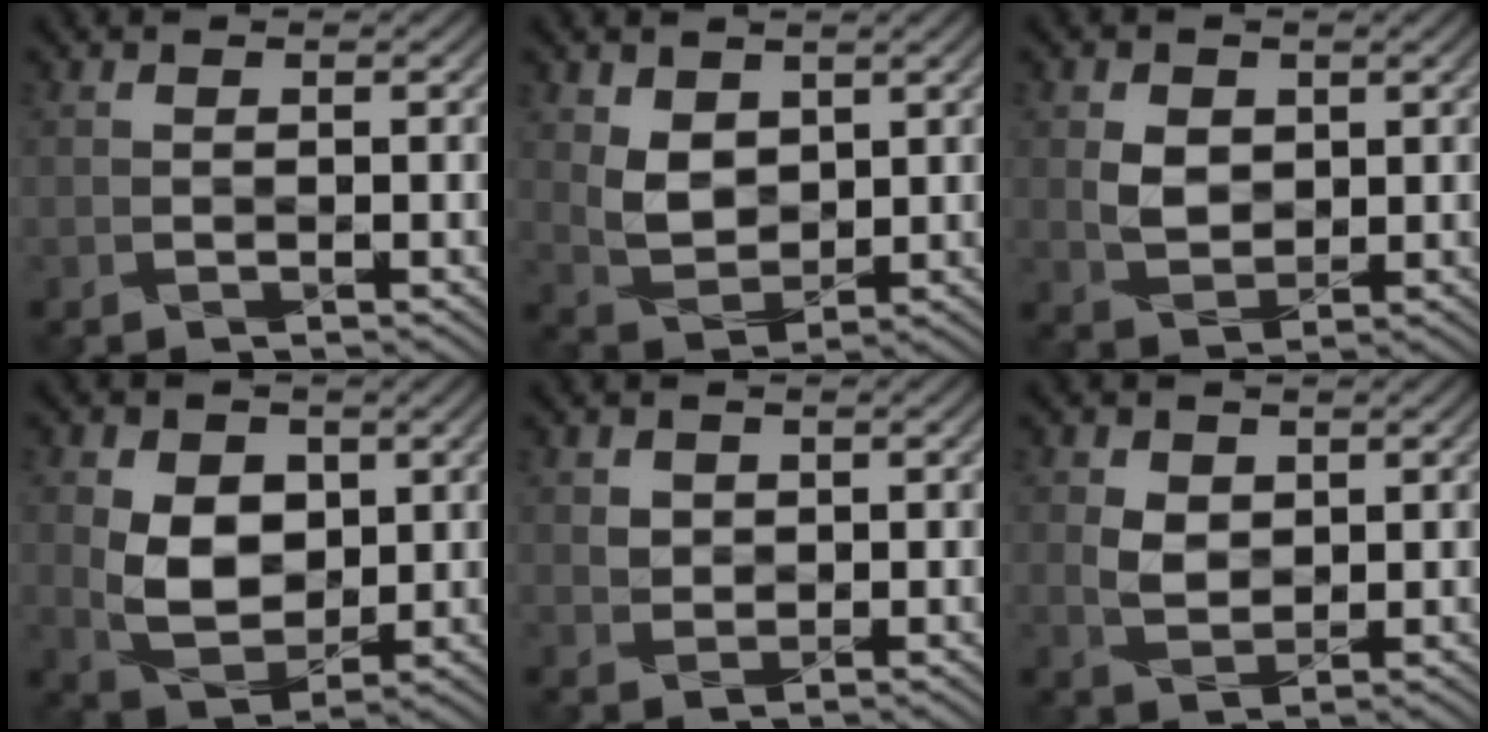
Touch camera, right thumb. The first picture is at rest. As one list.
[{"total": 3.9, "force": [2.1, 2.8, 1.7], "torque": [-0.048, -0.013, 0.049]}, {"total": 3.0, "force": [1.0, 2.5, 1.3], "torque": [-0.033, -0.005, 0.023]}, {"total": 6.8, "force": [1.1, 5.0, 4.5], "torque": [-0.094, -0.006, 0.024]}, {"total": 1.5, "force": [0.9, 1.2, -0.2], "torque": [-0.002, -0.007, 0.023]}, {"total": 2.6, "force": [1.1, 2.1, 1.2], "torque": [-0.032, -0.005, 0.026]}]